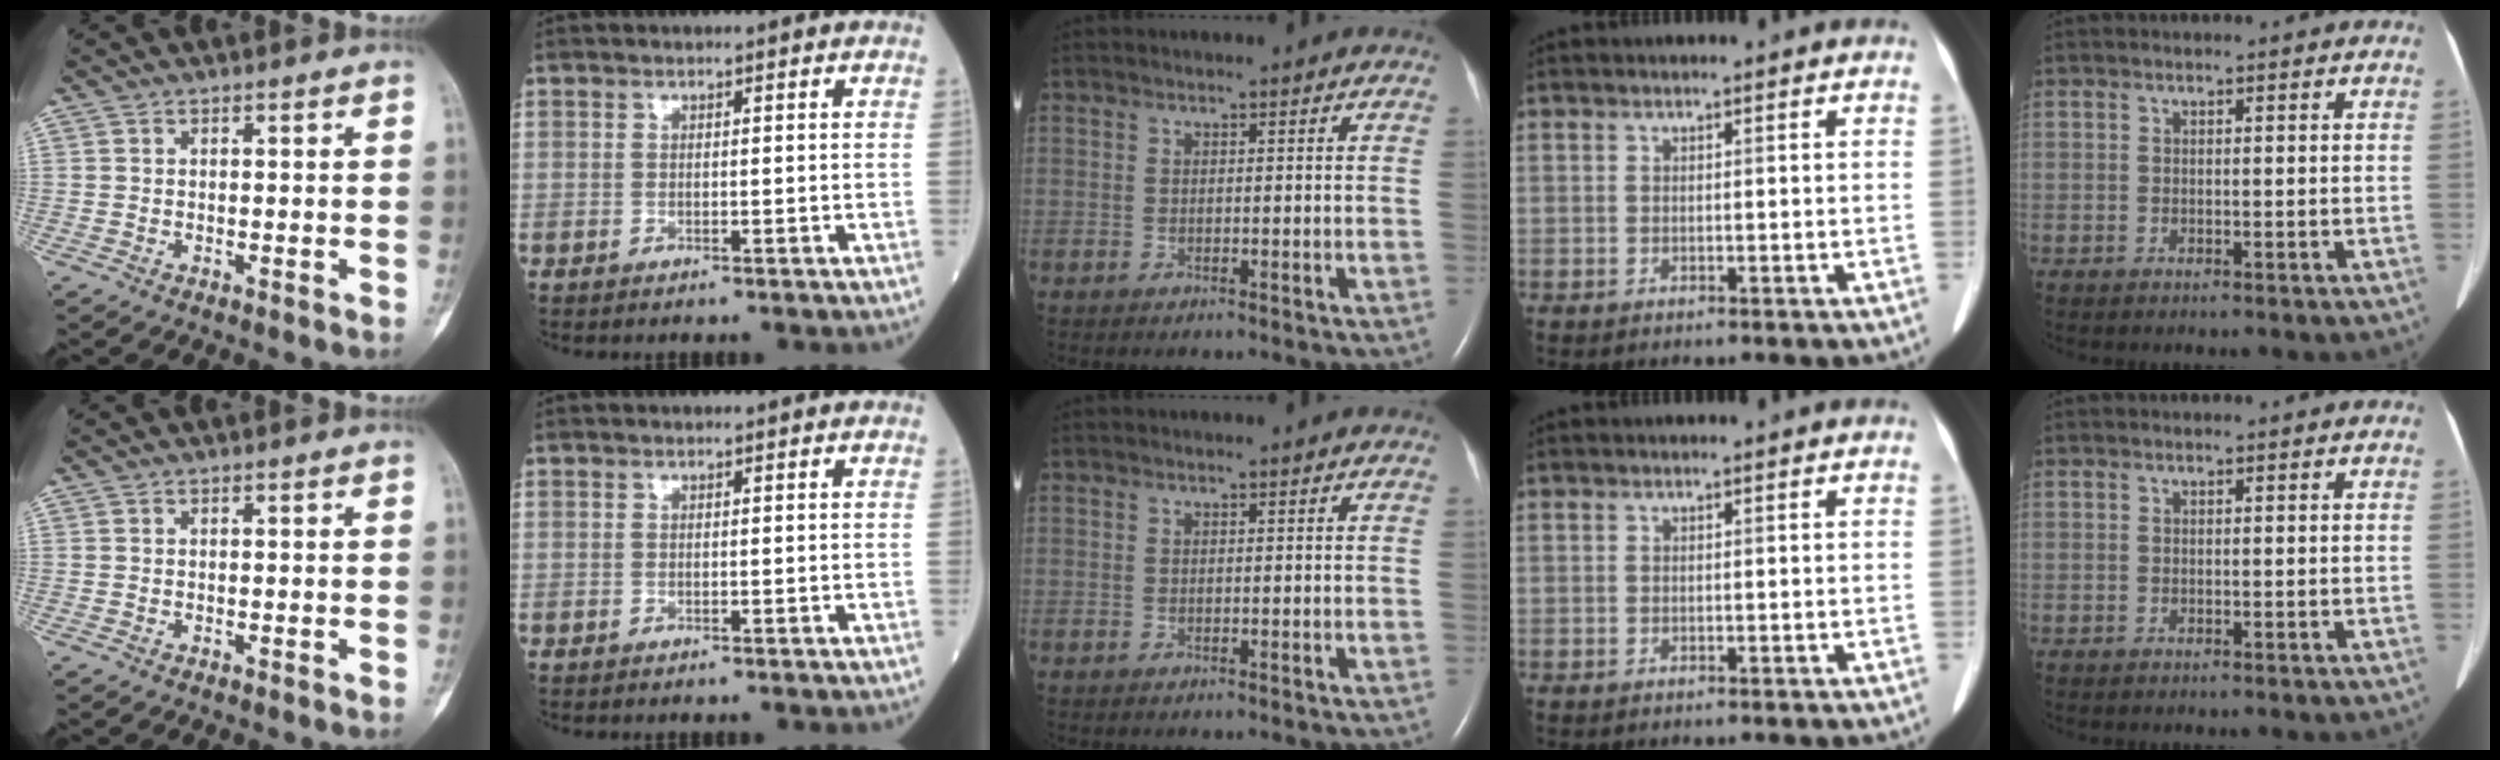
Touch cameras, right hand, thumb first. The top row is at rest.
{}